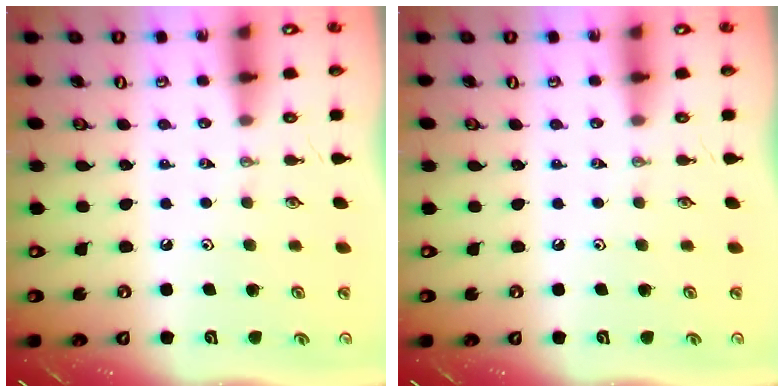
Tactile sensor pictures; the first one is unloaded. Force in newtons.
{"total": 0.0}